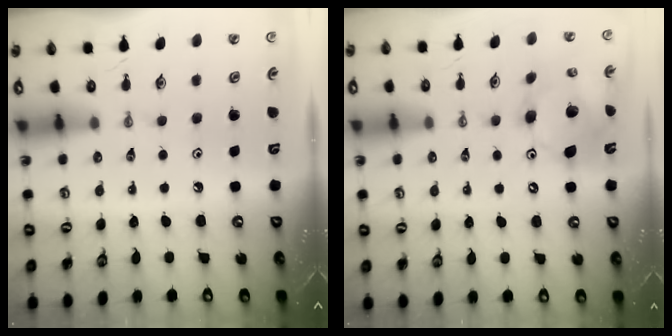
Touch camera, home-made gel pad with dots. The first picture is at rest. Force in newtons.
{"total": 13.3, "press": 13.1, "slide": 2.3}